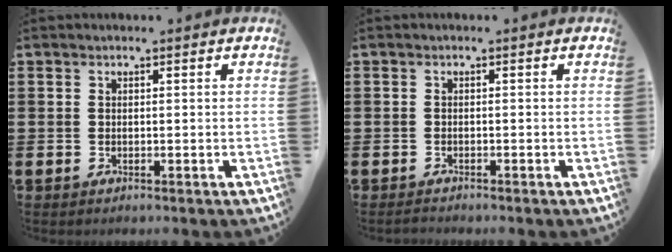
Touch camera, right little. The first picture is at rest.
{"total": 0.6, "force": [-0.5, 0.1, 0.2], "torque": [-0.005, -0.001, -0.011]}